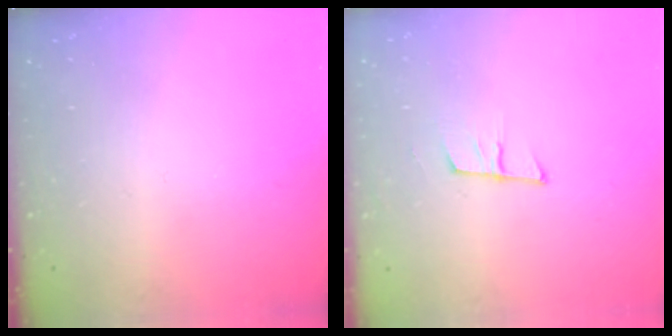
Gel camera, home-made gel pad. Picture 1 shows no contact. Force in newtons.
{"total": 6.9, "press": 6.3, "slide": 2.8}